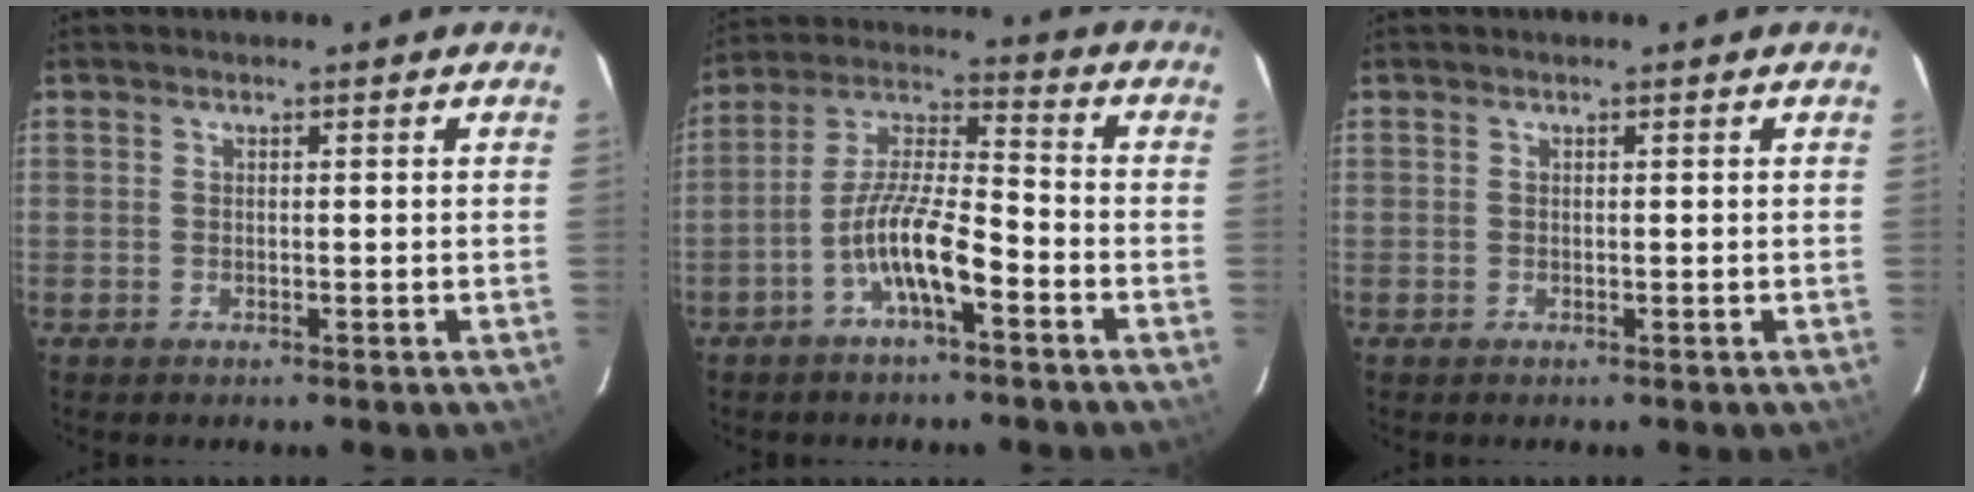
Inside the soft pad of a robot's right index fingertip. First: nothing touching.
{"total": 10.4, "force": [-5.2, 2.1, 8.7], "torque": [-0.181, 0.007, -0.099]}
{"total": 0.0}